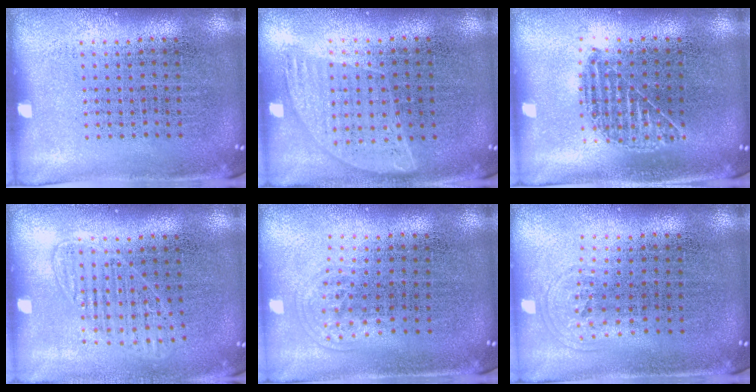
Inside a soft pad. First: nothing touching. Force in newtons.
{"total": 0.9, "press": 0.8, "slide": 0.4}
{"total": 1.0, "press": 0.9, "slide": 0.3}
{"total": 1.4, "press": 1.2, "slide": 0.7}
{"total": 1.0, "press": 0.6, "slide": 0.8}
{"total": 0.9, "press": 0.6, "slide": 0.7}